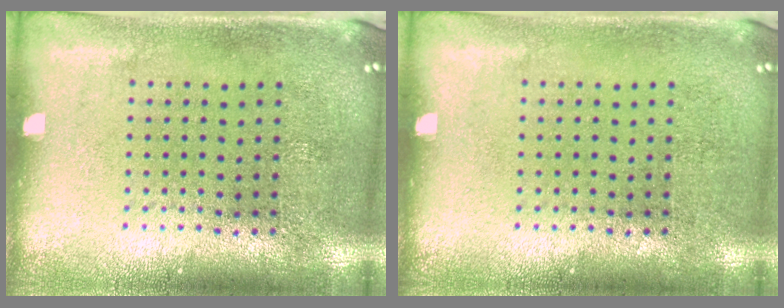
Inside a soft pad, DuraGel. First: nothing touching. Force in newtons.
{"total": 0.0}